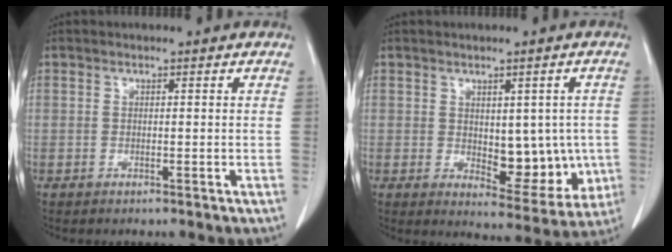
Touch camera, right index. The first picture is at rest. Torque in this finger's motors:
{"motor_torque": [0.12, 0.21, 0.15, 0.02]}